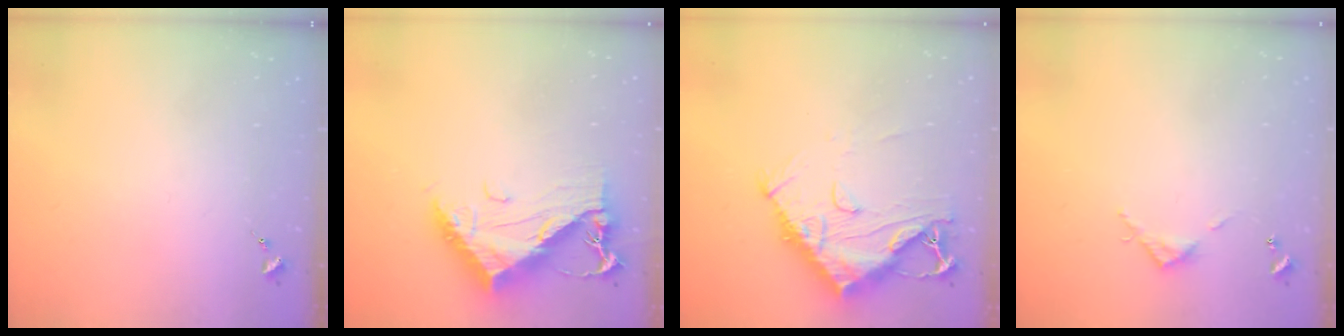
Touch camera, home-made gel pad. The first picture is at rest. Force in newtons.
{"total": 14.0, "press": 14.0, "slide": 1.3}
{"total": 14.7, "press": 14.6, "slide": 1.5}
{"total": 3.9, "press": 3.9, "slide": 0.3}